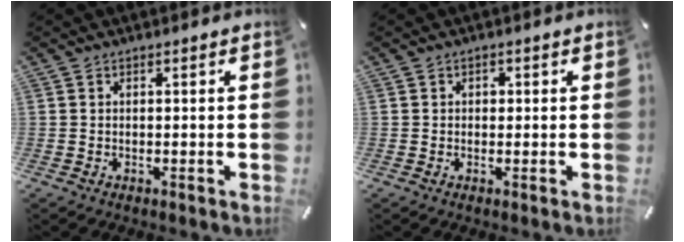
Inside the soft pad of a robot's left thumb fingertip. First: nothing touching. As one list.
[{"total": 1.3, "force": [0.1, 1.1, 0.5], "torque": [-0.004, 0.003, -0.002]}]